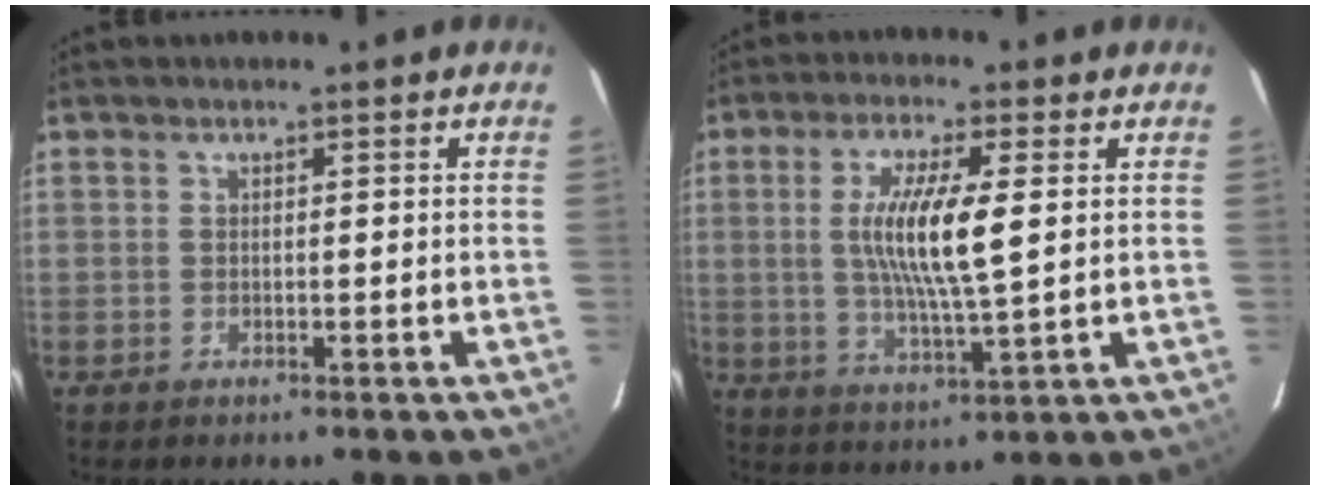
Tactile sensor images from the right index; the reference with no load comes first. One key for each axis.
{"total": 10.8, "fx": 1.4, "fy": 1.5, "fz": 10.6, "tx": -0.202, "ty": -0.006, "tz": 0.028}